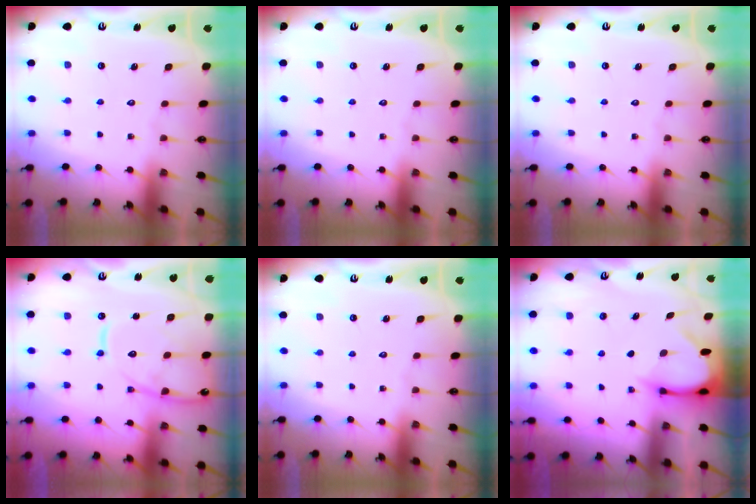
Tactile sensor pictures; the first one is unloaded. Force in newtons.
{"total": 0.0}
{"total": 0.0}
{"total": 14.2, "press": 14.2, "slide": 1.4}
{"total": 0.0}
{"total": 3.3, "press": 3.2, "slide": 0.3}